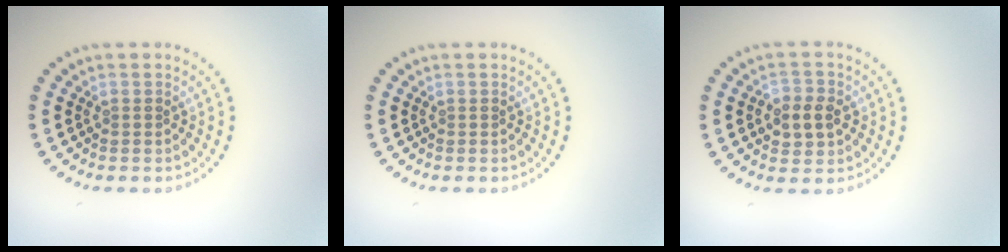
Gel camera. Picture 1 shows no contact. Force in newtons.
{"total": 0.0}
{"total": 3.0, "press": 2.9, "slide": 0.4}